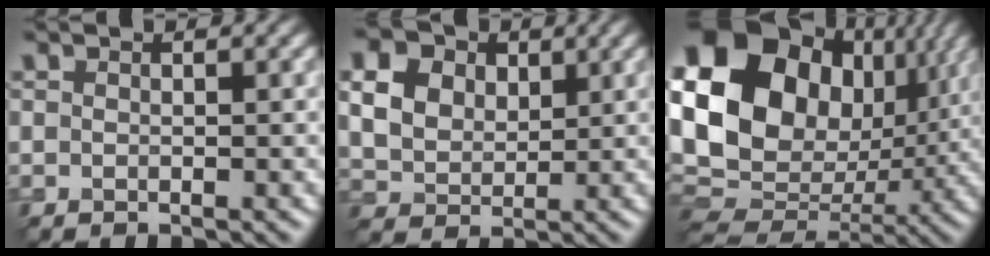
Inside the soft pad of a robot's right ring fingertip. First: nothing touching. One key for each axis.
{"total": 12.5, "fx": 5.3, "fy": 9.4, "fz": 6.3, "tx": -0.168, "ty": 0.024, "tz": 0.092}
{"total": 20.5, "fx": 4.4, "fy": 15.9, "fz": 12.1, "tx": -0.256, "ty": 0.009, "tz": 0.082}